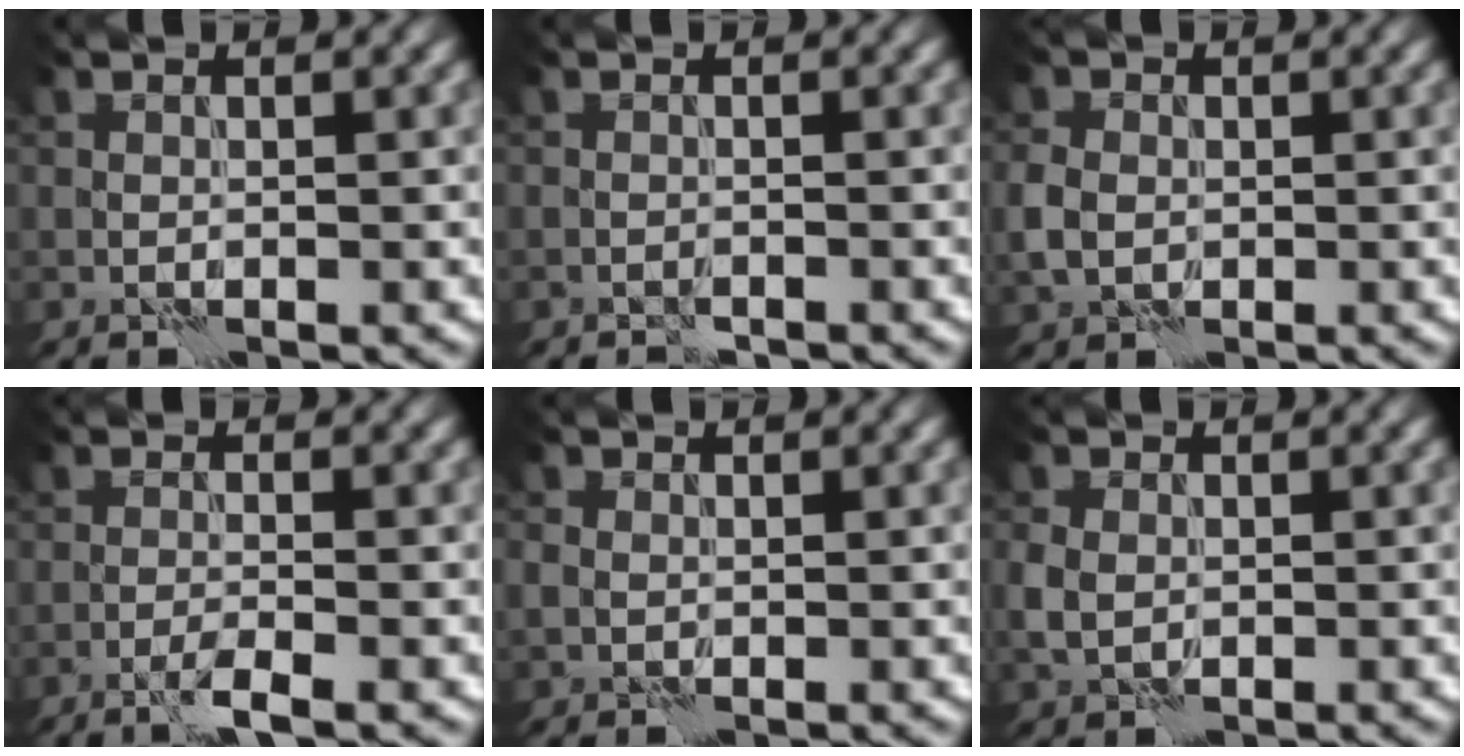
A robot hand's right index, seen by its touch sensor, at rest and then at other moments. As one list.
[{"total": 0.9, "force": [-0.9, 0.1, 0.0], "torque": [0.000, 0.003, -0.019]}, {"total": 2.7, "force": [-0.4, 2.2, 1.6], "torque": [-0.041, 0.002, -0.014]}, {"total": 2.0, "force": [-1.2, 0.2, 1.6], "torque": [-0.029, 0.003, -0.029]}, {"total": 1.2, "force": [-0.1, 1.1, 0.5], "torque": [-0.012, 0.000, -0.005]}, {"total": 2.2, "force": [0.0, 1.8, 1.2], "torque": [-0.031, -0.001, -0.004]}]